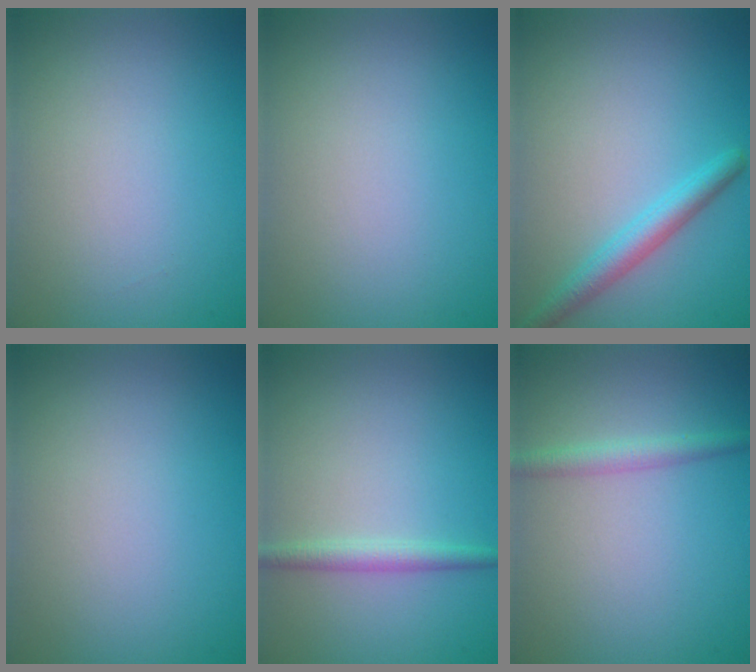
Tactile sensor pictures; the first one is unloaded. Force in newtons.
{"total": 0.0}
{"total": 2.8, "press": 2.8, "slide": 0.1}
{"total": 0.0}
{"total": 1.8, "press": 1.8, "slide": 0.0}
{"total": 1.9, "press": 1.8, "slide": 0.1}